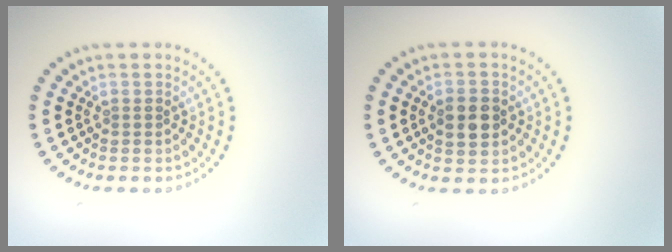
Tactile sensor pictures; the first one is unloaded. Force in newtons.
{"total": 3.4, "press": 3.4, "slide": 0.0}